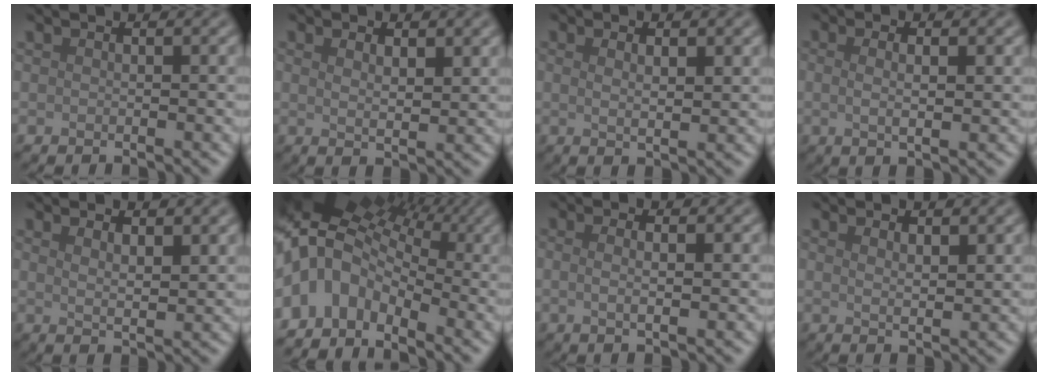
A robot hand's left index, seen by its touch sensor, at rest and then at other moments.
{"total": 2.6, "force": [1.3, 0.9, 2.0], "torque": [-0.032, -0.003, 0.024]}
{"total": 3.3, "force": [1.2, 0.9, 2.9], "torque": [-0.029, -0.001, 0.011]}
{"total": 3.3, "force": [0.7, 1.0, 3.1], "torque": [-0.039, -0.002, 0.000]}
{"total": 3.0, "force": [1.5, 0.9, 2.4], "torque": [-0.034, -0.004, 0.027]}
{"total": 10.2, "force": [-0.3, 7.5, 6.9], "torque": [-0.125, 0.008, -0.005]}
{"total": 3.1, "force": [0.5, 1.1, 2.9], "torque": [-0.033, -0.003, -0.007]}
{"total": 2.1, "force": [1.1, 0.6, 1.7], "torque": [-0.024, -0.002, 0.019]}